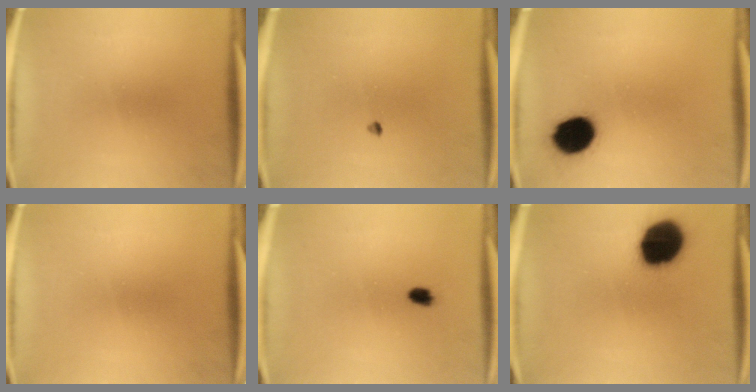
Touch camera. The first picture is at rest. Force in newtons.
{"total": 0.7}
{"total": 11.3}
{"total": 0.0}
{"total": 2.7}
{"total": 16.1}